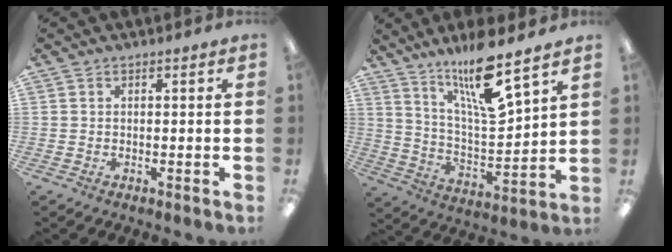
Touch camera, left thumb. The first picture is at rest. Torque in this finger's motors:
{"motor_torque": [0.13, -0.03, -0.12, -0.44, 0.12]}